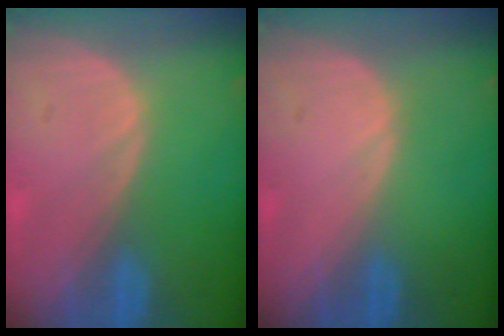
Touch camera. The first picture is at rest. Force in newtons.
{"total": 0.0}